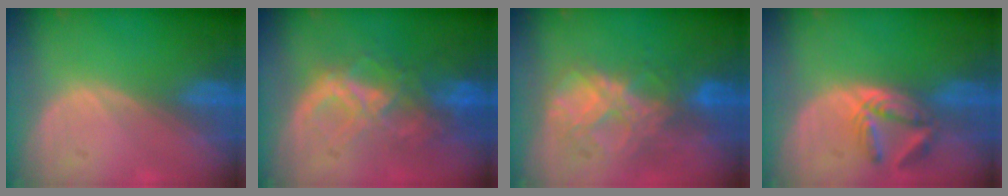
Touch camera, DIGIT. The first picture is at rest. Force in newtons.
{"total": 8.8, "press": 7.6, "slide": 4.5}
{"total": 8.6, "press": 7.5, "slide": 4.1}
{"total": 5.7, "press": 5.3, "slide": 2.3}